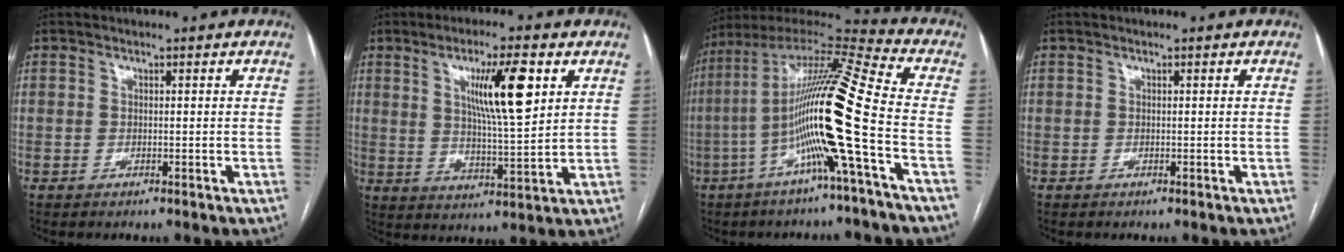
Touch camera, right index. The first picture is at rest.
{"total": 10.8, "force": [4.1, 1.1, 9.9], "torque": [-0.167, -0.001, 0.069]}
{"total": 18.7, "force": [-4.7, -1.1, 18.1], "torque": [-0.333, 0.004, -0.100]}
{"total": 0.0}